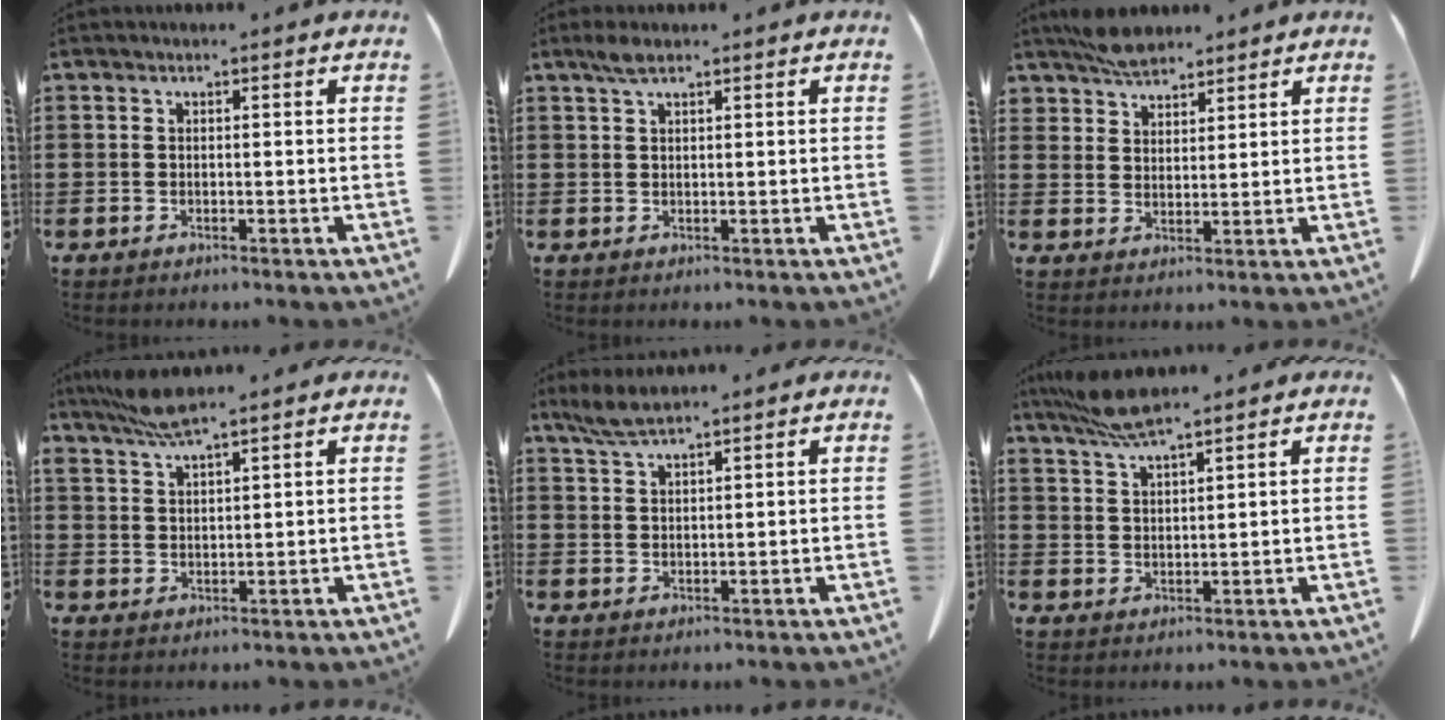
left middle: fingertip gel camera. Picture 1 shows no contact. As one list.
[{"total": 2.3, "force": [1.4, 0.6, 1.8], "torque": [-0.039, 0.004, 0.024]}, {"total": 4.8, "force": [4.4, 1.7, 0.9], "torque": [-0.030, -0.006, 0.086]}, {"total": 4.5, "force": [3.9, 0.4, 2.4], "torque": [-0.057, -0.008, 0.072]}, {"total": 3.3, "force": [2.7, 0.3, 1.9], "torque": [-0.044, -0.001, 0.050]}, {"total": 5.7, "force": [4.8, 0.7, 3.1], "torque": [-0.073, -0.008, 0.088]}]